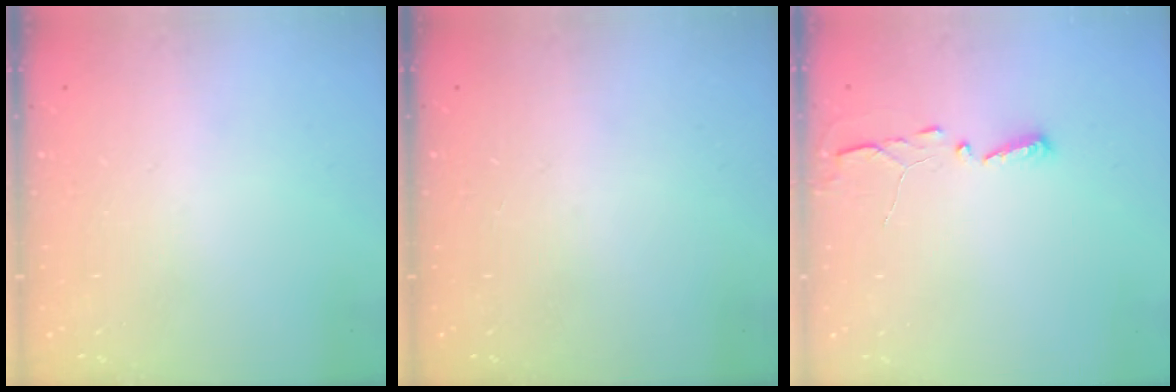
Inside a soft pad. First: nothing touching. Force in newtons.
{"total": 0.0}
{"total": 2.9, "press": 2.9, "slide": 0.4}